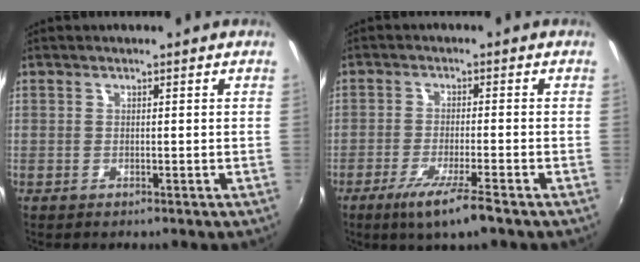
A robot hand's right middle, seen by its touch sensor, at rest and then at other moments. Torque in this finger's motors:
{"motor_torque": [1.10, -1.04, 0.65, 0.19]}